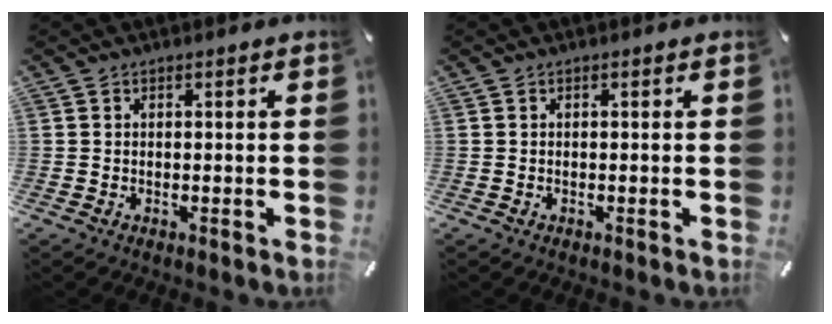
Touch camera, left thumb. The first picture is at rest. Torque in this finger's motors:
{"motor_torque": [0.00, 0.00, 0.00, 0.00, 0.00]}